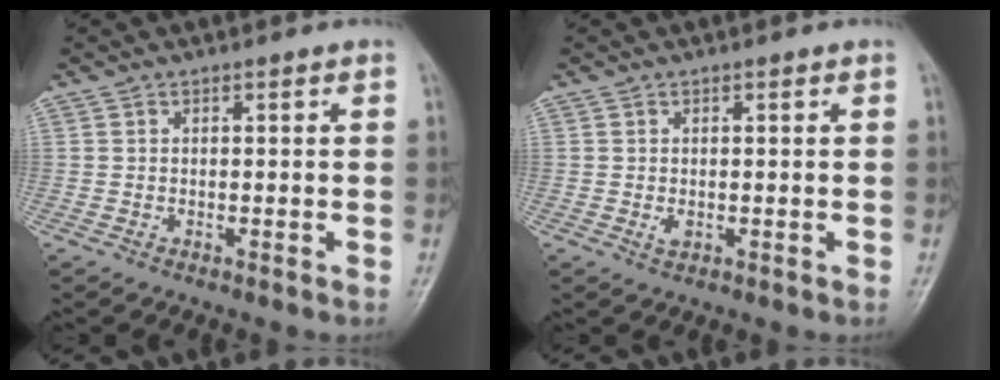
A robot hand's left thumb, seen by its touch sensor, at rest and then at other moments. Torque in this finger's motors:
{"motor_torque": [-0.01, 0.11, 0.17, -0.11, 0.00]}